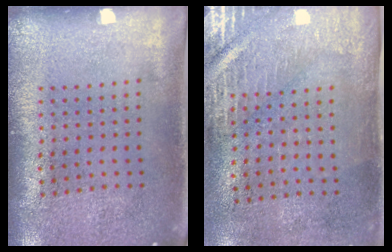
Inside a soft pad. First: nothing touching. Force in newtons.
{"total": 2.9, "press": 2.5, "slide": 1.5}